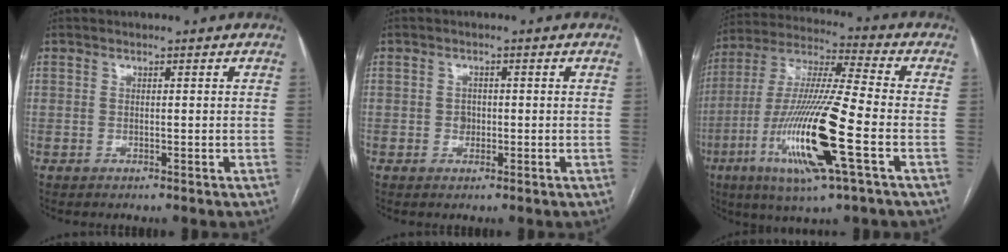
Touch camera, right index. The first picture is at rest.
{"total": 1.6, "force": [-0.2, 1.4, 0.7], "torque": [-0.010, 0.004, -0.001]}
{"total": 19.1, "force": [-6.3, 0.9, 18.1], "torque": [-0.377, -0.023, -0.119]}